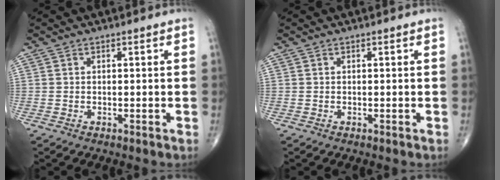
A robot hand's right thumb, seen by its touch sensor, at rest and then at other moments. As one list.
[{"total": 0.0}]